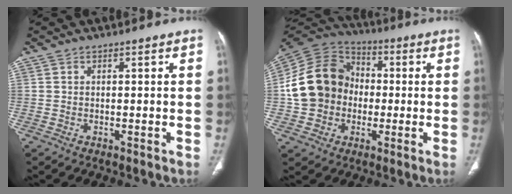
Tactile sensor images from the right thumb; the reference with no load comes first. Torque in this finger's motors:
{"motor_torque": [-0.47, 1.17, 1.33, -0.26, 0.10]}